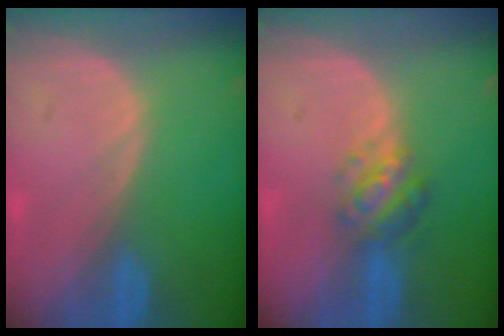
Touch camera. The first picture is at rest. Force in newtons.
{"total": 4.9, "press": 4.4, "slide": 2.0}